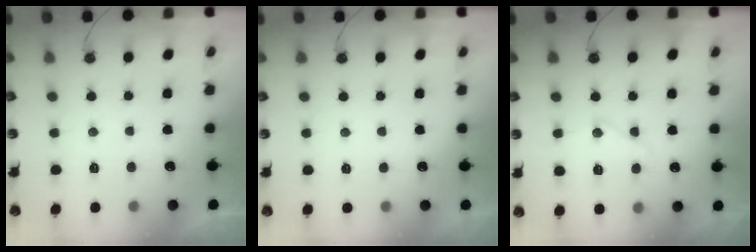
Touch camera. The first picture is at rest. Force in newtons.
{"total": 2.9, "press": 2.9, "slide": 0.4}
{"total": 11.3, "press": 11.2, "slide": 0.9}